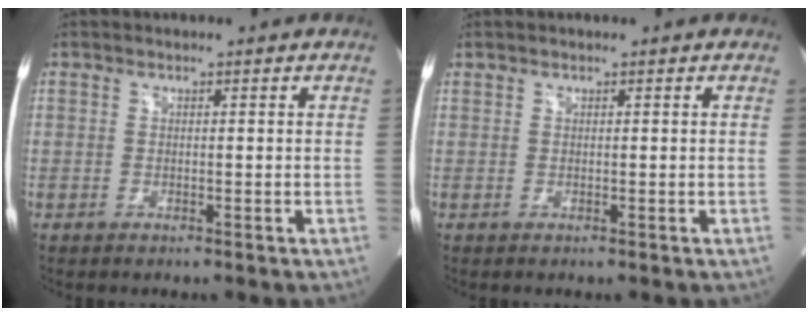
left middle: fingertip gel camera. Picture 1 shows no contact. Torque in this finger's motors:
{"motor_torque": [0.36, -0.27, 0.14, 0.09]}